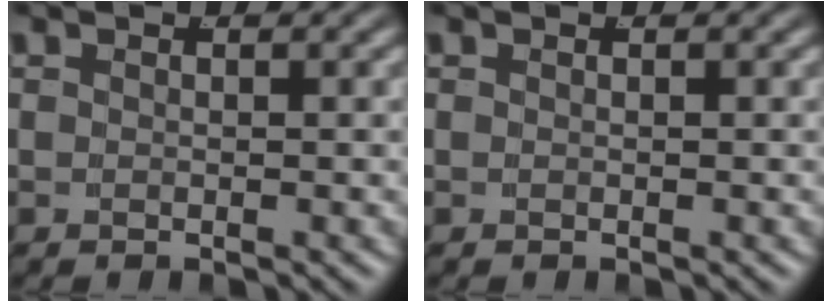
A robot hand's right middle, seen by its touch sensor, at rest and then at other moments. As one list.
[{"total": 0.0}]